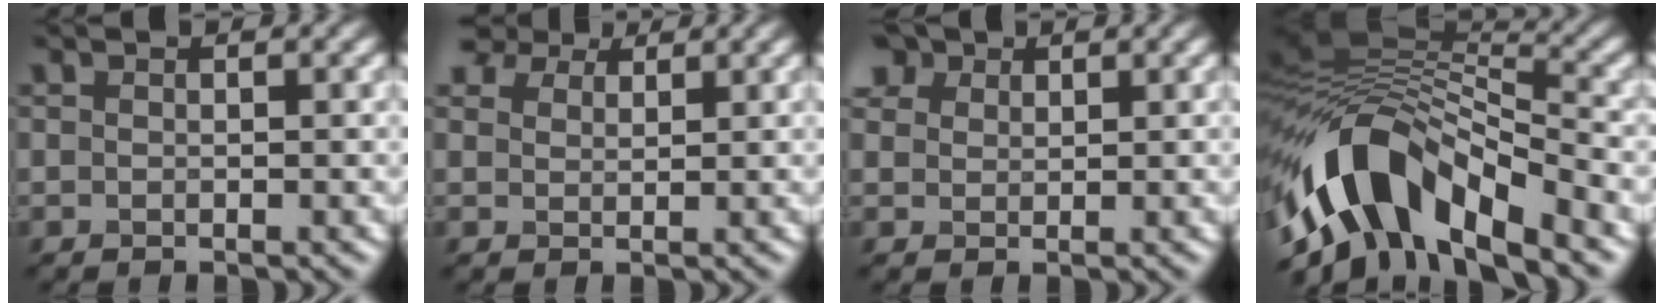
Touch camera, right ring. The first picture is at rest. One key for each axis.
{"total": 5.9, "fx": 4.6, "fy": 2.9, "fz": 2.3, "tx": -0.064, "ty": 0.007, "tz": 0.079}
{"total": 5.6, "fx": 3.5, "fy": 3.6, "fz": 2.5, "tx": -0.077, "ty": 0.012, "tz": 0.059}
{"total": 11.2, "fx": -5.1, "fy": 5.5, "fz": 8.3, "tx": -0.143, "ty": 0.024, "tz": -0.100}